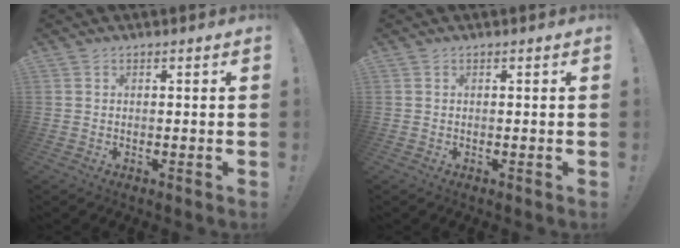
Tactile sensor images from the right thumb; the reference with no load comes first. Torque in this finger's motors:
{"motor_torque": [0.02, -0.08, 0.07, -0.15, 0.06]}